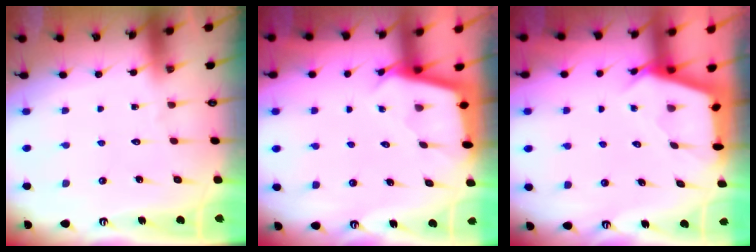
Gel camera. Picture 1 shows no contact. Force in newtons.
{"total": 2.4, "press": 2.4, "slide": 0.1}
{"total": 2.8, "press": 2.8, "slide": 0.3}